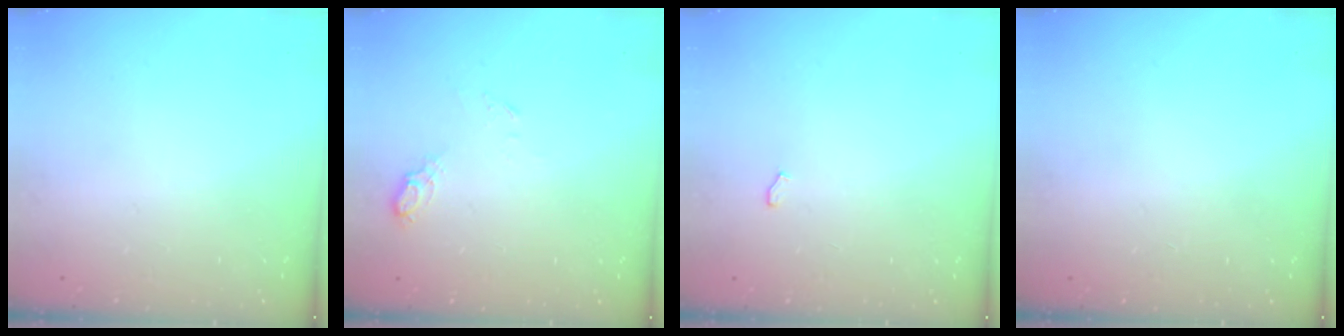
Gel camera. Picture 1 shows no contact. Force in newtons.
{"total": 6.7, "press": 6.5, "slide": 1.5}
{"total": 3.7, "press": 2.8, "slide": 2.5}
{"total": 1.2, "press": 1.2, "slide": 0.2}